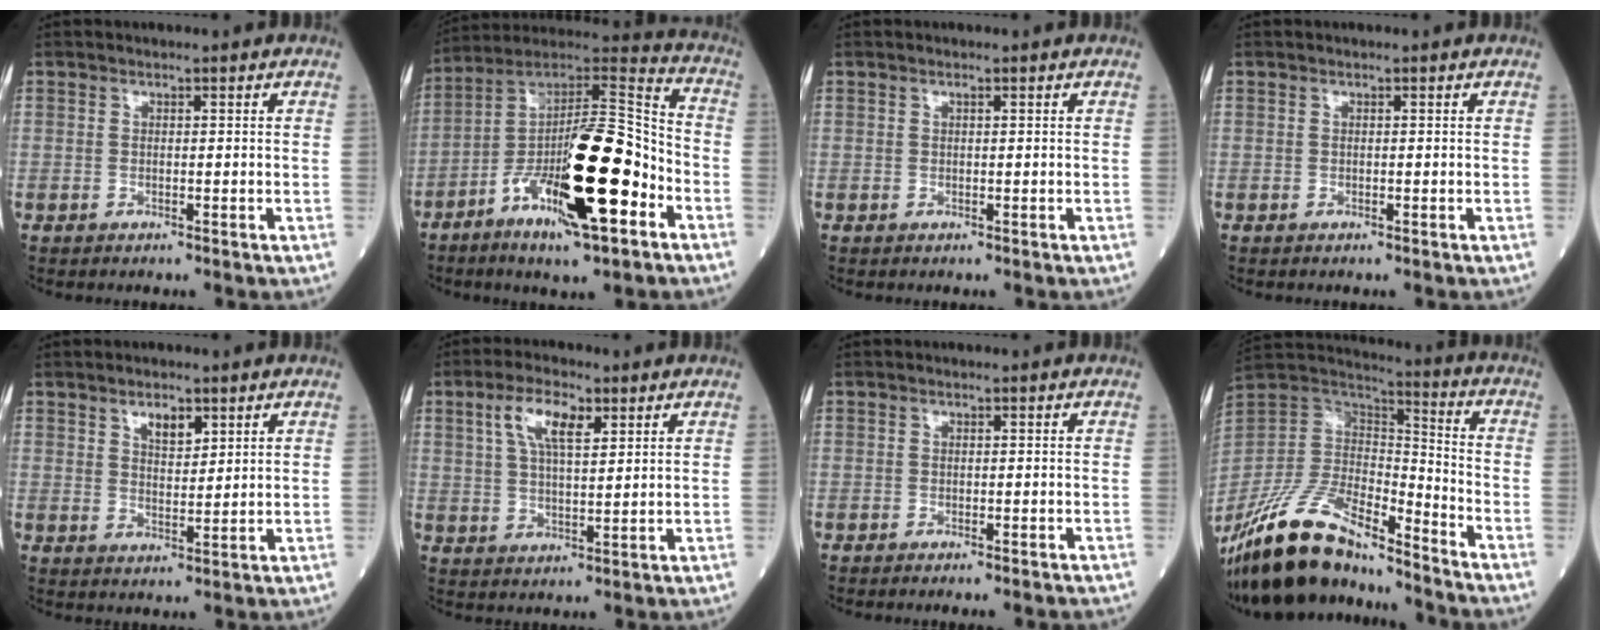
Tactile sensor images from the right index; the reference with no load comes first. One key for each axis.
{"total": 21.8, "fx": -8.1, "fy": 4.1, "fz": 19.8, "tx": -0.343, "ty": -0.006, "tz": -0.131}
{"total": 0.0}
{"total": 0.0}
{"total": 3.7, "fx": 2.2, "fy": 1.5, "fz": 2.5, "tx": -0.043, "ty": -0.001, "tz": 0.040}
{"total": 7.1, "fx": 3.2, "fy": 2.3, "fz": 5.9, "tx": -0.118, "ty": 0.012, "tz": 0.060}
{"total": 3.0, "fx": -2.6, "fy": 0.2, "fz": 1.3, "tx": -0.011, "ty": -0.004, "tz": -0.032}
{"total": 21.9, "fx": -18.1, "fy": 5.8, "fz": 10.9, "tx": -0.243, "ty": -0.006, "tz": -0.337}